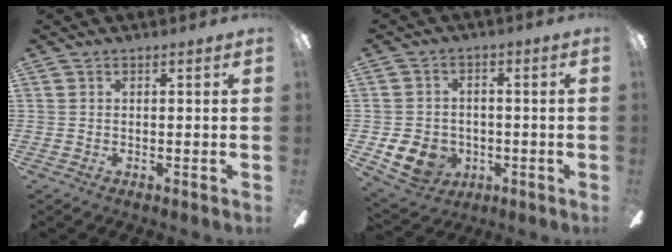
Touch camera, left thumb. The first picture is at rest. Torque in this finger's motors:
{"motor_torque": [0.00, 0.02, -0.10, 0.12, 0.04]}